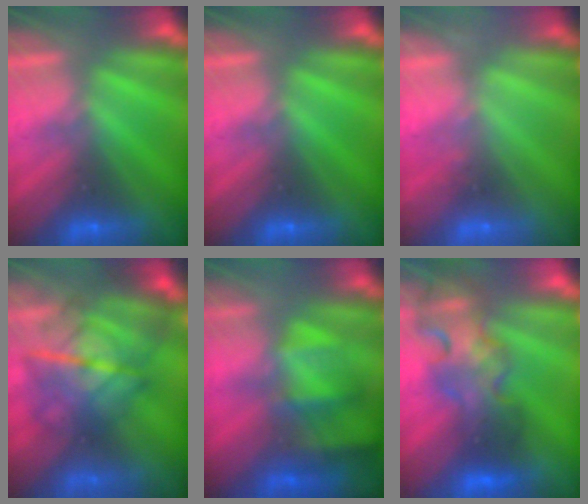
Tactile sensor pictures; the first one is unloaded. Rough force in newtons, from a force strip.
{"total": 0.0}
{"total": 2.4}
{"total": 11.5}
{"total": 4.5}
{"total": 4.6}